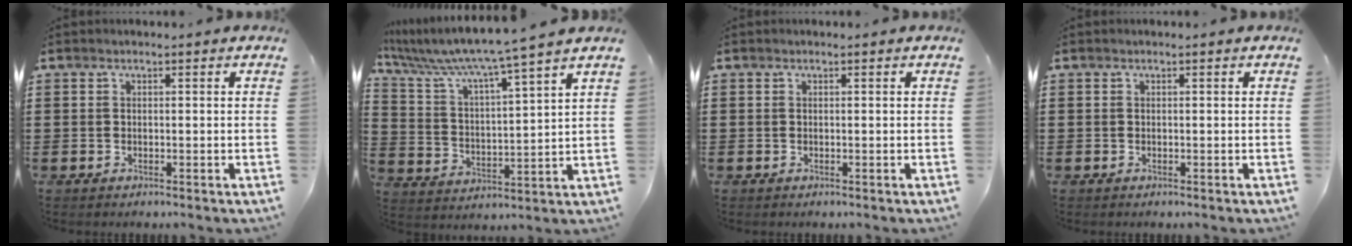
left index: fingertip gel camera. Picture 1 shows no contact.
{"total": 6.7, "force": [5.9, -1.0, 3.1], "torque": [-0.088, -0.049, 0.092]}
{"total": 0.0}
{"total": 0.0}